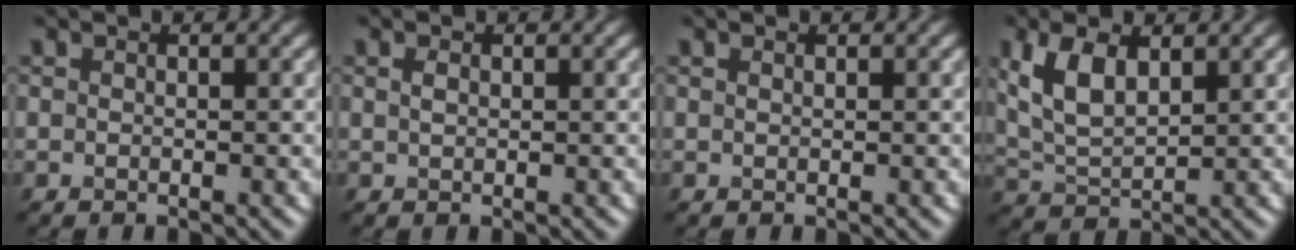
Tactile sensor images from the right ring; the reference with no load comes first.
{"total": 0.8, "force": [0.3, 0.5, 0.6], "torque": [-0.014, 0.001, 0.008]}
{"total": 0.0}
{"total": 5.4, "force": [2.1, 2.7, 4.2], "torque": [-0.099, 0.003, 0.044]}